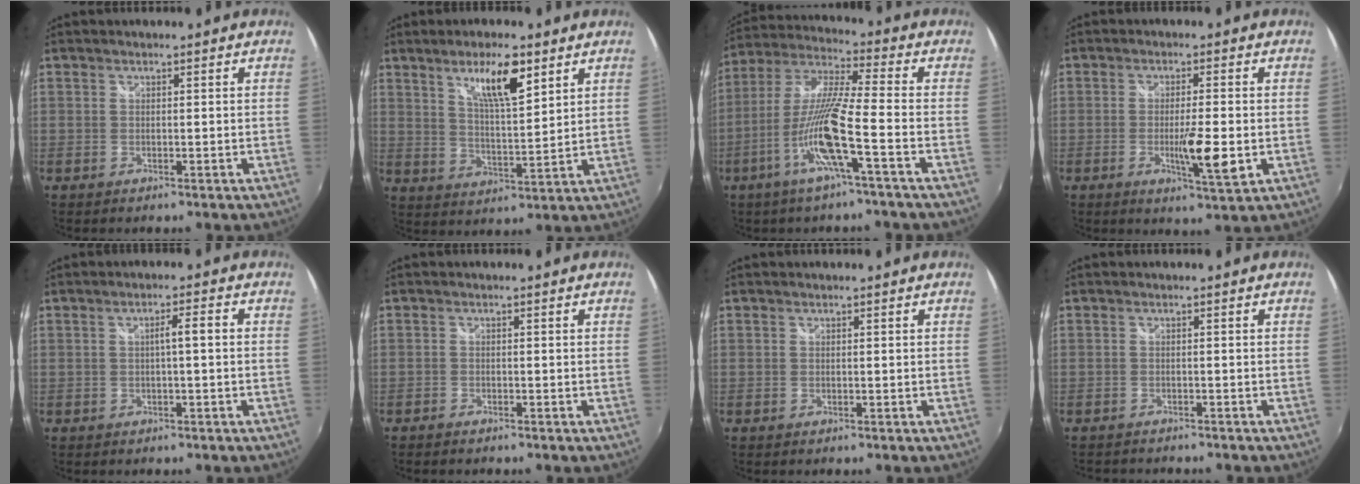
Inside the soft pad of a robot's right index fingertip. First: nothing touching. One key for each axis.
{"total": 9.5, "fx": 5.5, "fy": 2.3, "fz": 7.3, "tx": -0.118, "ty": 0.000, "tz": 0.099}
{"total": 13.4, "fx": -6.1, "fy": -0.3, "fz": 11.9, "tx": -0.234, "ty": -0.015, "tz": -0.117}
{"total": 7.1, "fx": -1.5, "fy": 1.1, "fz": 6.8, "tx": -0.118, "ty": -0.015, "tz": -0.024}
{"total": 2.8, "fx": -0.3, "fy": 0.0, "fz": 2.8, "tx": -0.047, "ty": 0.007, "tz": -0.003}
{"total": 1.4, "fx": -1.3, "fy": 0.4, "fz": 0.4, "tx": -0.013, "ty": -0.008, "tz": -0.026}
{"total": 0.0}
{"total": 3.0, "fx": -2.9, "fy": 0.7, "fz": 0.6, "tx": -0.024, "ty": -0.014, "tz": -0.048}